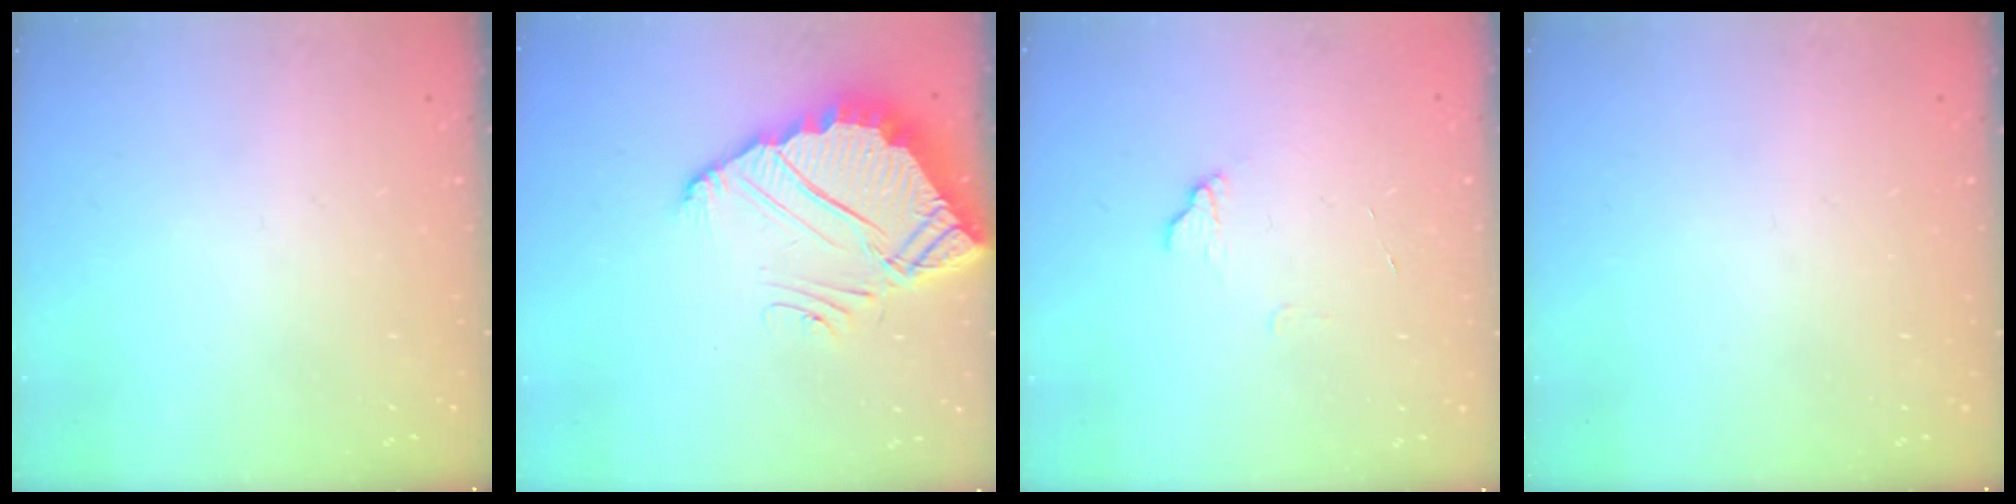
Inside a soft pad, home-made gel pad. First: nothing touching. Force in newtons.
{"total": 7.2, "press": 7.2, "slide": 0.4}
{"total": 5.8, "press": 5.8, "slide": 0.5}
{"total": 0.0}